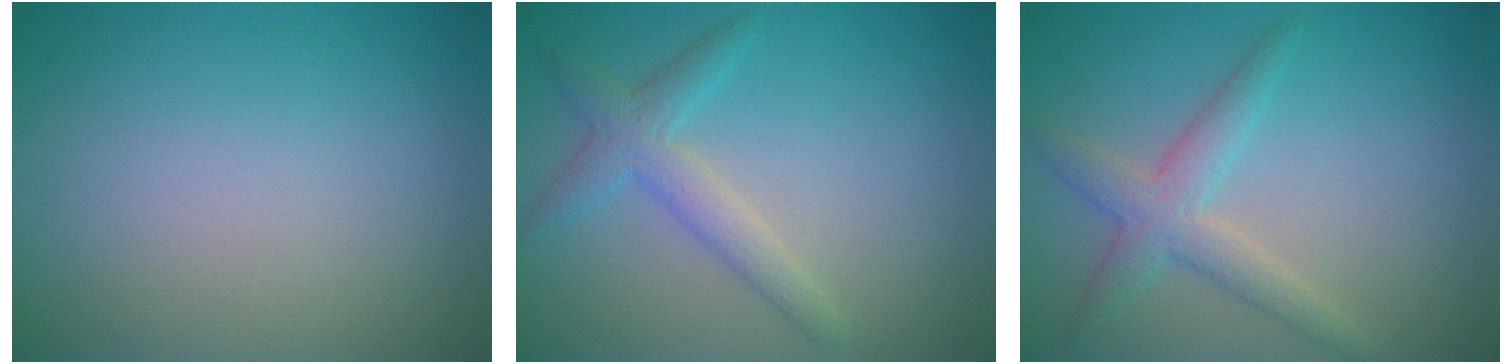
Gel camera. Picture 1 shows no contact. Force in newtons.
{"total": 2.8, "press": 2.8, "slide": 0.0}
{"total": 3.1, "press": 3.1, "slide": 0.0}